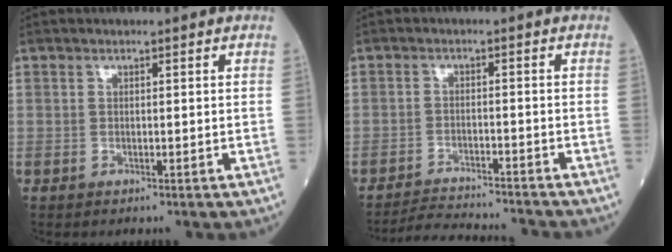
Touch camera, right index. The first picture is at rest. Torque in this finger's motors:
{"motor_torque": [-1.00, -0.91, -0.17, -0.06]}